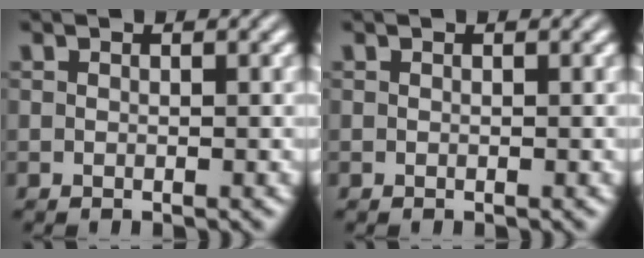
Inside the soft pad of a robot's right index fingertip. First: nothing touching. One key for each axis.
{"total": 0.0}